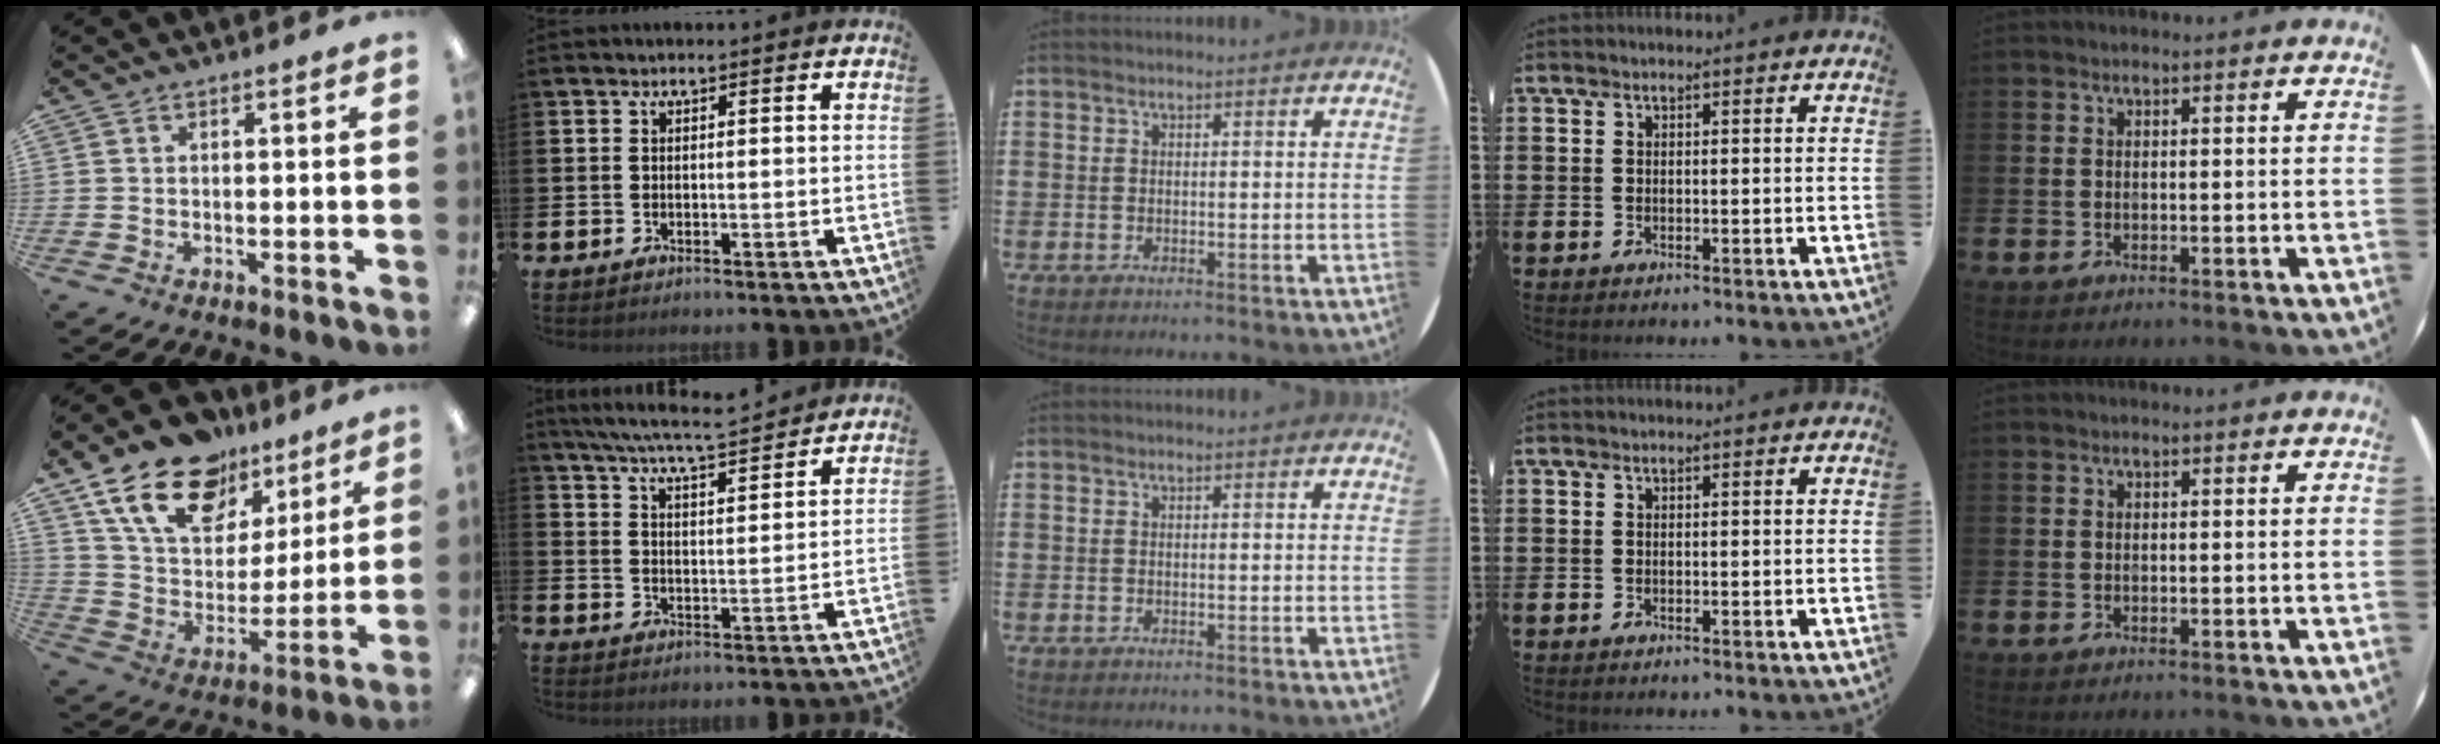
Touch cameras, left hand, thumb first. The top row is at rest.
{"thumb": {"total": 19.2, "force": [12.4, 11.5, 9.1], "torque": [-0.168, -0.058, 0.226]}, "index": {"total": 6.5, "force": [6.3, 0.0, 1.8], "torque": [-0.059, -0.041, 0.111]}}